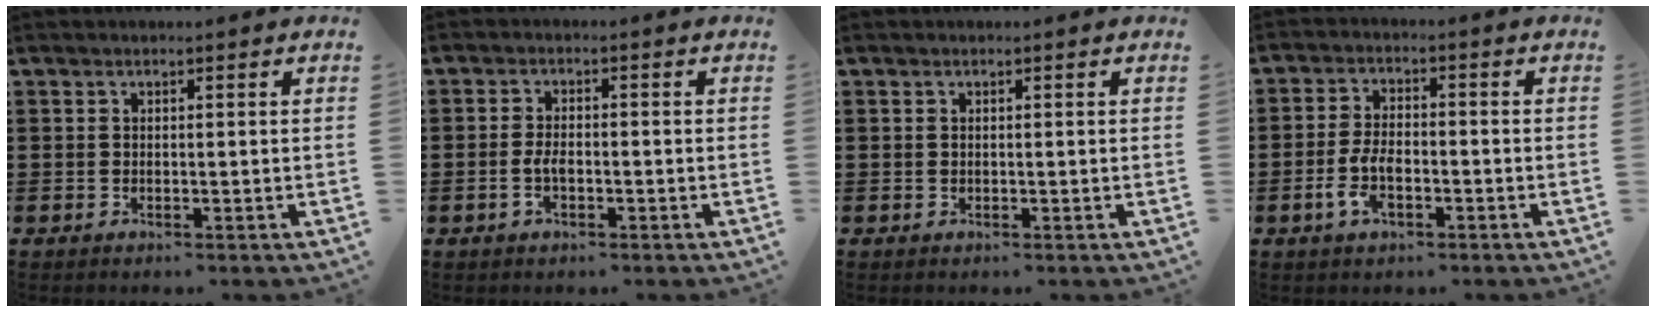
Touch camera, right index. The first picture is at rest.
{"total": 3.0, "force": [-0.9, 1.3, 2.5], "torque": [-0.063, -0.003, -0.022]}
{"total": 0.0}
{"total": 5.5, "force": [-2.0, 2.7, 4.3], "torque": [-0.101, -0.001, -0.043]}